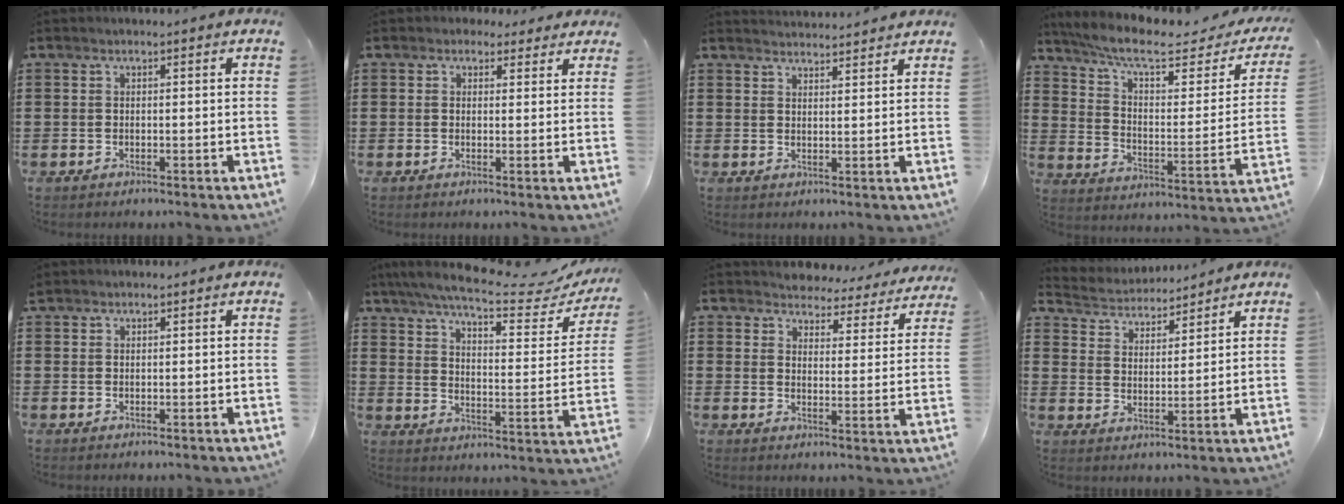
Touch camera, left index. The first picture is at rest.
{"total": 2.2, "force": [1.6, 1.4, 0.5], "torque": [-0.009, 0.005, 0.027]}
{"total": 2.5, "force": [2.5, -0.1, -0.2], "torque": [-0.004, -0.010, 0.047]}
{"total": 8.8, "force": [6.7, 1.8, 5.4], "torque": [-0.124, -0.038, 0.114]}
{"total": 1.0, "force": [1.0, 0.3, 0.1], "torque": [-0.005, 0.002, 0.019]}
{"total": 7.8, "force": [6.7, 0.1, 3.9], "torque": [-0.097, -0.043, 0.109]}
{"total": 4.4, "force": [4.3, 0.6, -0.1], "torque": [-0.016, -0.034, 0.073]}
{"total": 4.0, "force": [3.9, 0.7, -0.3], "torque": [-0.019, -0.024, 0.066]}